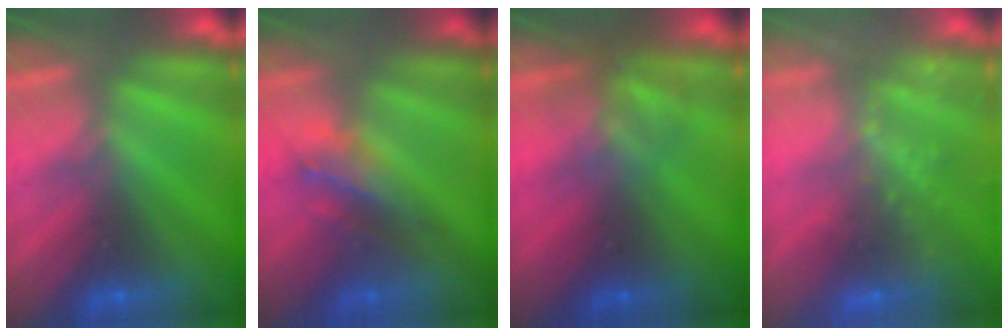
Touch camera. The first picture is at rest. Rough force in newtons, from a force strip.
{"total": 2.7}
{"total": 2.5}
{"total": 6.5}